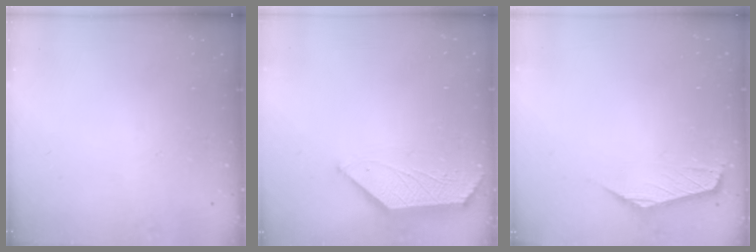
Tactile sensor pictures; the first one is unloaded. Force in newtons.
{"total": 1.7, "press": 1.7, "slide": 0.4}
{"total": 0.9, "press": 0.9, "slide": 0.2}